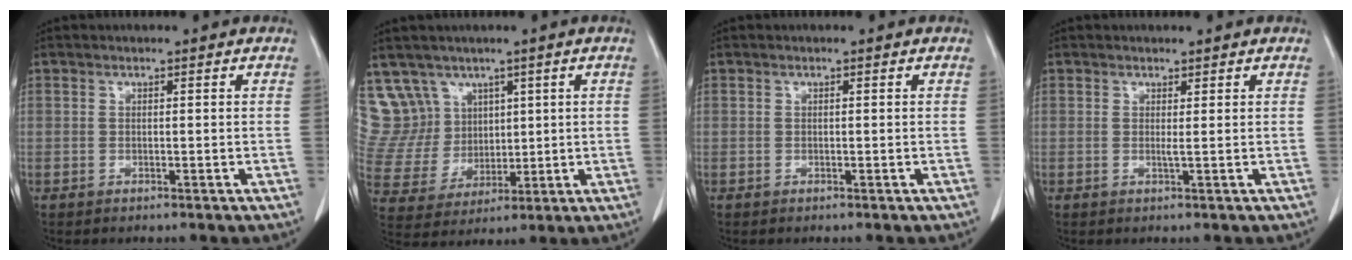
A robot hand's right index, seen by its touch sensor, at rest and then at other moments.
{"total": 11.5, "force": [7.1, 9.1, 1.1], "torque": [-0.044, 0.048, 0.165]}
{"total": 0.0}
{"total": 0.5, "force": [0.3, -0.1, 0.4], "torque": [-0.011, -0.003, 0.007]}